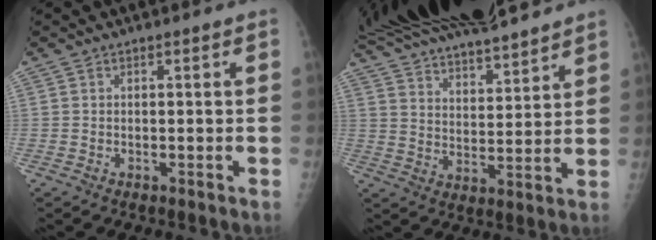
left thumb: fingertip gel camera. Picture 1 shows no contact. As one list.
[{"total": 21.0, "force": [18.4, 4.6, 9.0], "torque": [-0.137, -0.036, 0.299]}]